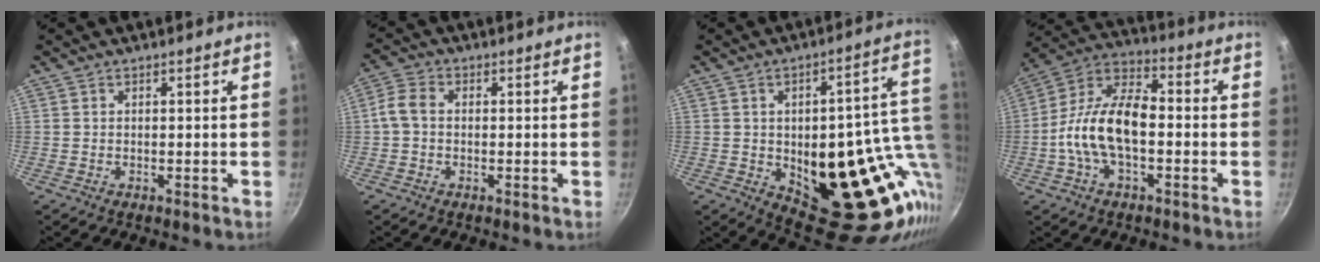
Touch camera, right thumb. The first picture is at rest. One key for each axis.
{"total": 4.4, "fx": -0.2, "fy": 3.2, "fz": 3.0, "tx": -0.064, "ty": 0.013, "tz": -0.011}
{"total": 28.6, "fx": -4.2, "fy": 12.1, "fz": 25.5, "tx": -0.247, "ty": 0.017, "tz": -0.028}
{"total": 15.0, "fx": -2.1, "fy": 7.9, "fz": 12.6, "tx": -0.240, "ty": 0.041, "tz": -0.045}